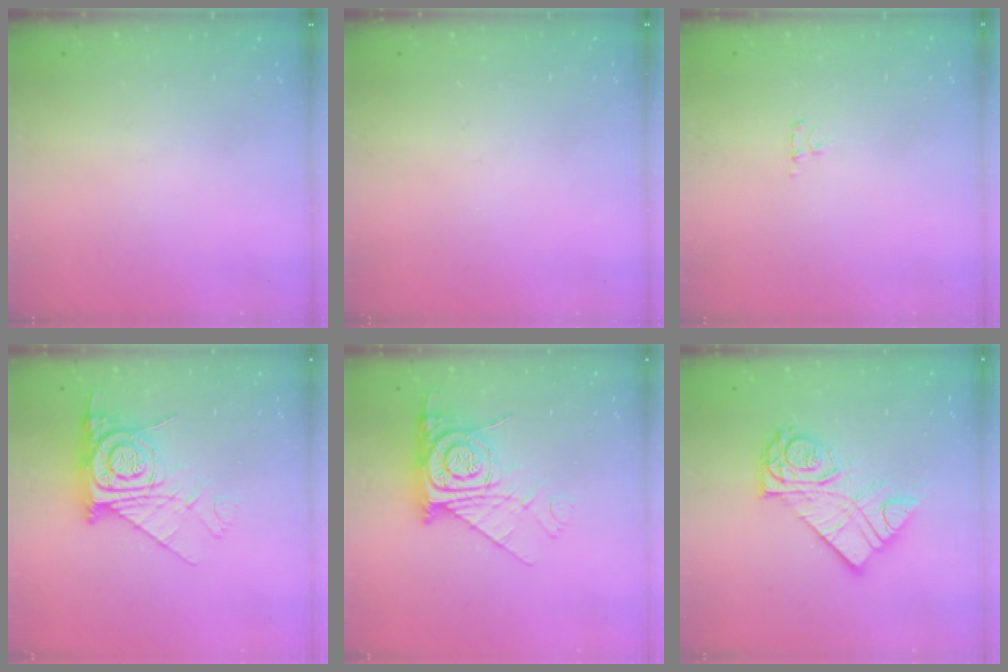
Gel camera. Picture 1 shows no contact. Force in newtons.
{"total": 0.0}
{"total": 2.7, "press": 2.7, "slide": 0.3}
{"total": 12.8, "press": 12.7, "slide": 1.2}
{"total": 12.8, "press": 12.7, "slide": 1.2}
{"total": 15.7, "press": 15.6, "slide": 1.2}